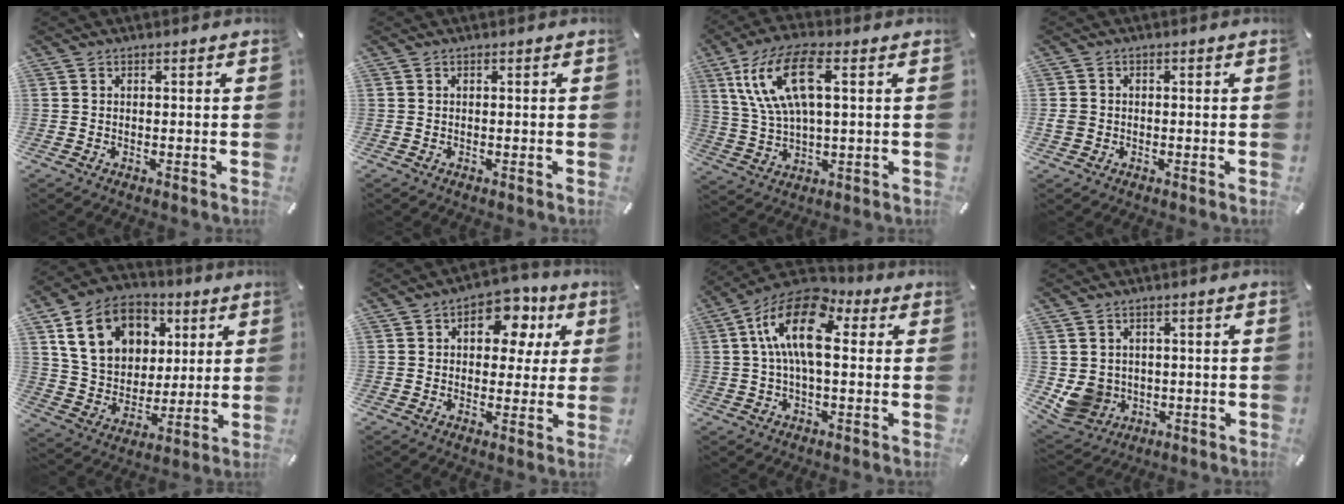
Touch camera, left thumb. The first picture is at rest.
{"total": 0.0}
{"total": 14.0, "force": [5.0, 5.7, 11.8], "torque": [-0.254, 0.005, 0.087]}
{"total": 2.5, "force": [-0.6, 2.3, 0.7], "torque": [-0.012, 0.004, -0.012]}
{"total": 16.1, "force": [6.3, 12.8, 7.6], "torque": [-0.149, -0.007, 0.124]}
{"total": 10.6, "force": [3.9, 7.3, 6.7], "torque": [-0.083, -0.015, 0.063]}
{"total": 15.1, "force": [3.0, 7.4, 12.8], "torque": [-0.250, -0.006, 0.052]}
{"total": 7.2, "force": [0.0, 7.0, 1.5], "torque": [-0.062, -0.008, 0.002]}